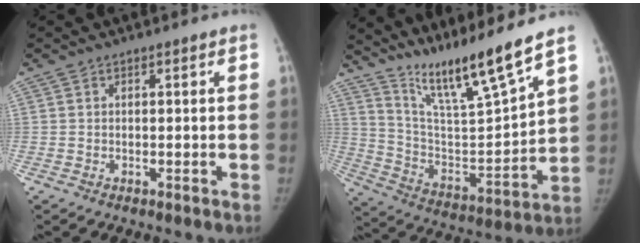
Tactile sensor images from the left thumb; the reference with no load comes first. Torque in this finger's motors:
{"motor_torque": [0.32, -0.08, 1.33, -1.44, 0.14]}